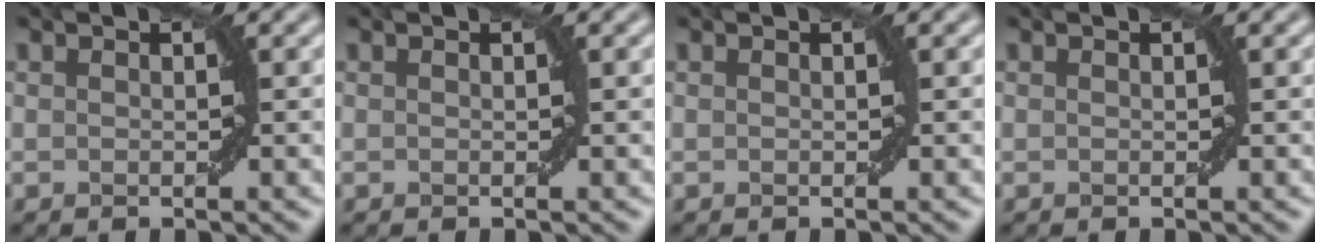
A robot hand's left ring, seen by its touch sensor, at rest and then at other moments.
{"total": 0.0}
{"total": 0.0}
{"total": 0.0}